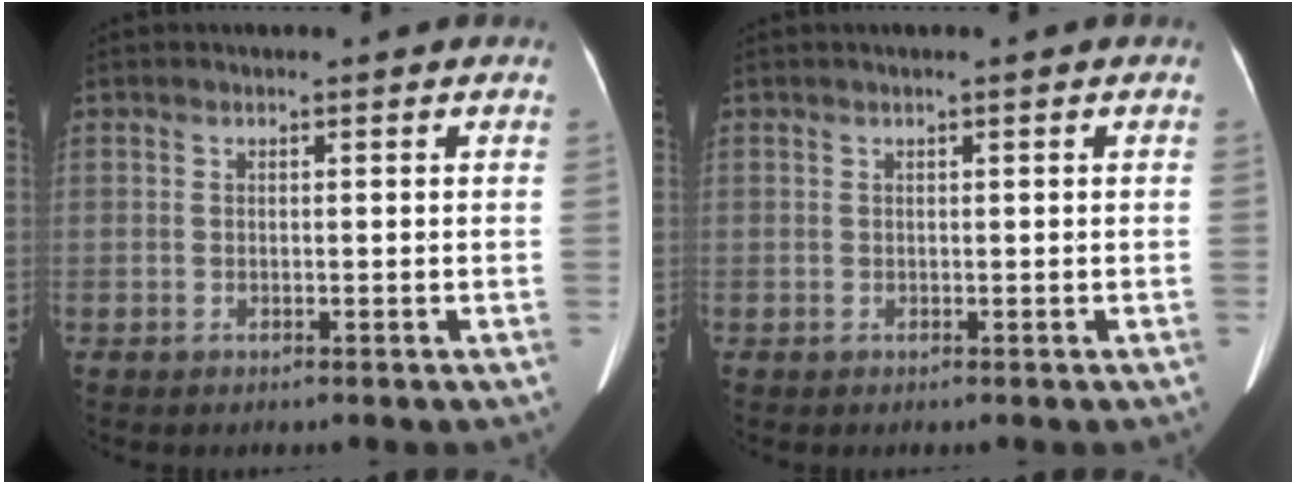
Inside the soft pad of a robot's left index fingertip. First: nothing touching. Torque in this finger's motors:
{"motor_torque": [0.02, 0.20, -0.59, -0.21]}